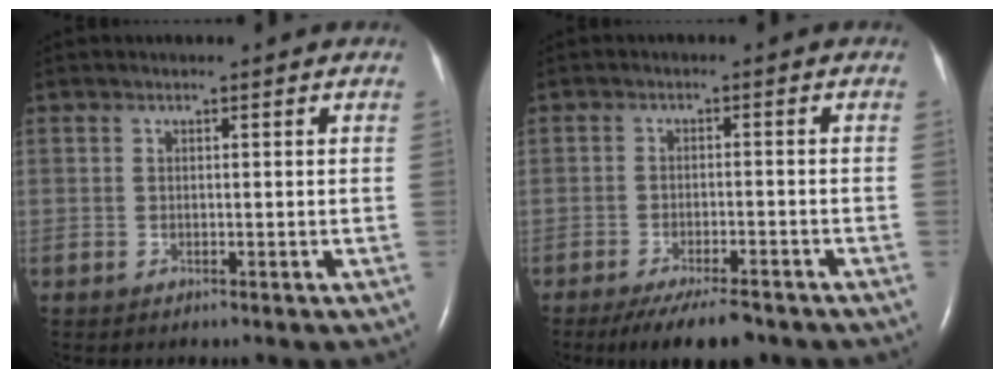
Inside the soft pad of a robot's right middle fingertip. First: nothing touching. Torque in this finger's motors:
{"motor_torque": [0.67, -0.59, 0.13, 0.03]}